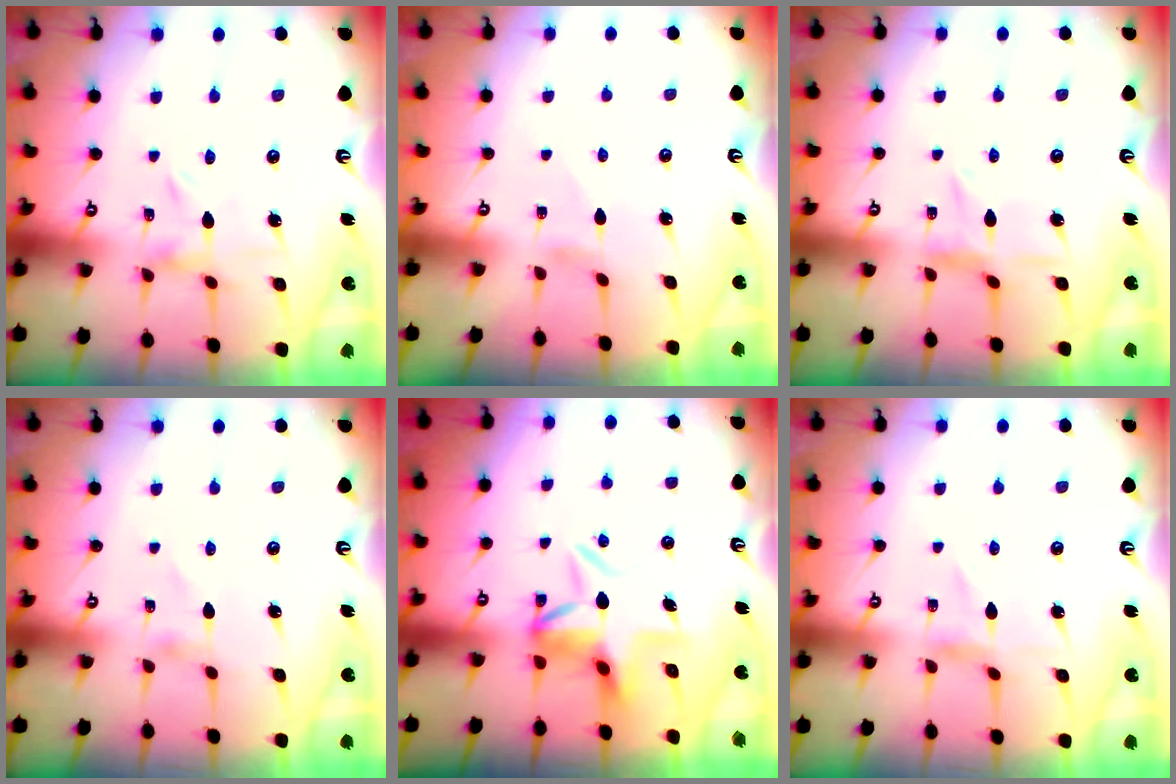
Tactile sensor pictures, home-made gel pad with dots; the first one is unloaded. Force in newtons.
{"total": 0.0}
{"total": 3.8, "press": 3.7, "slide": 0.4}
{"total": 0.5, "press": 0.5, "slide": 0.1}
{"total": 7.4, "press": 7.3, "slide": 0.8}
{"total": 0.8, "press": 0.8, "slide": 0.2}